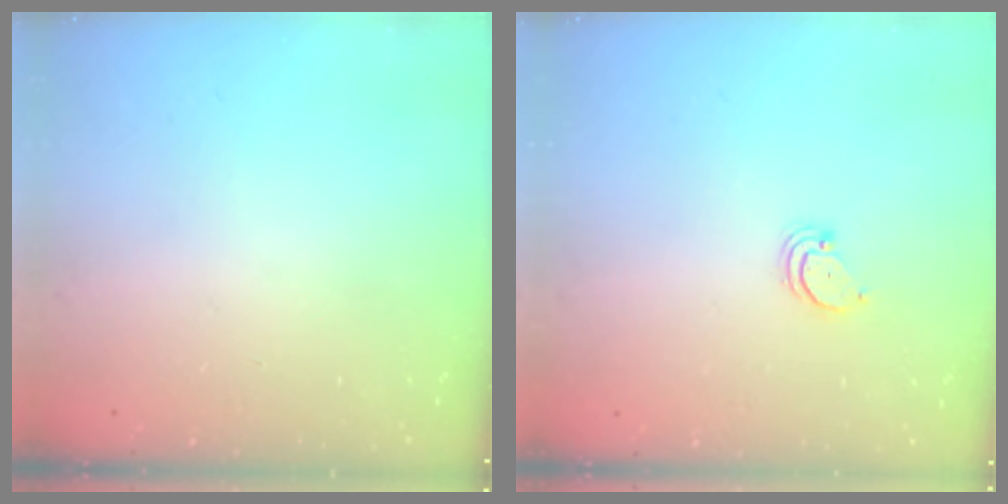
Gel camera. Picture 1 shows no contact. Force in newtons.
{"total": 2.0, "press": 2.0, "slide": 0.2}